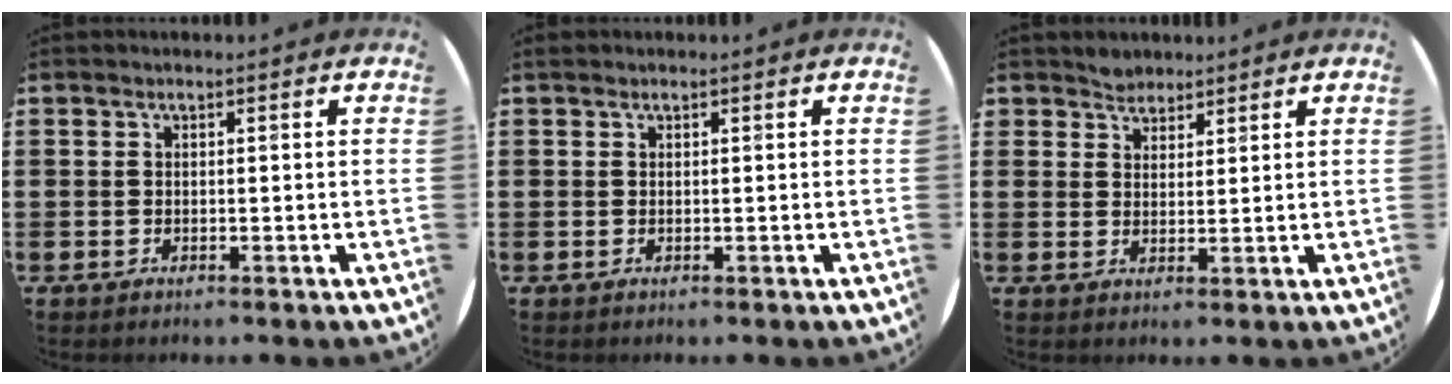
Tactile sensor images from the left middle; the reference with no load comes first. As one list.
[{"total": 0.0}, {"total": 2.4, "force": [2.2, 0.9, -0.3], "torque": [0.001, 0.003, 0.045]}]